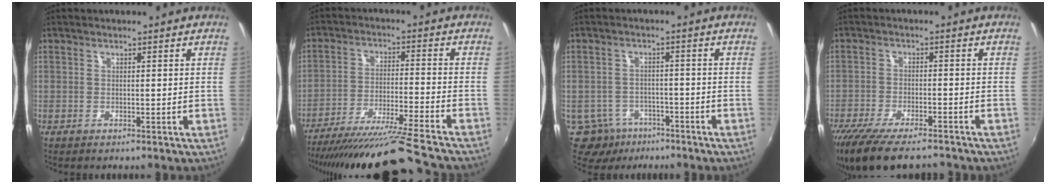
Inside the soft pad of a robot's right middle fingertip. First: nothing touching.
{"total": 18.2, "force": [-16.3, -1.9, 7.8], "torque": [-0.149, -0.036, -0.265]}
{"total": 8.7, "force": [-5.4, 6.4, 2.3], "torque": [-0.070, 0.002, -0.076]}
{"total": 13.9, "force": [-11.5, 3.5, 7.2], "torque": [-0.154, -0.038, -0.191]}